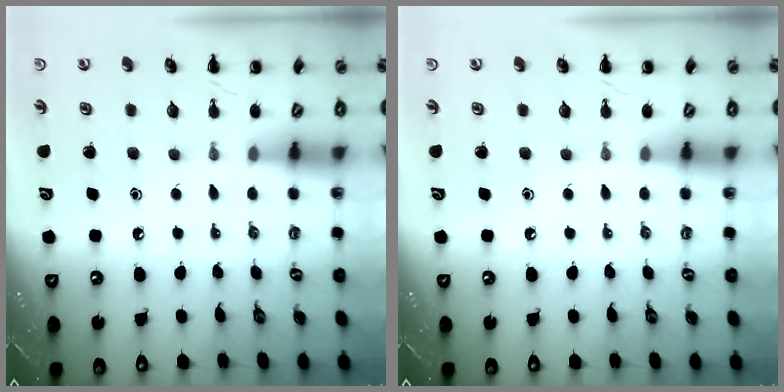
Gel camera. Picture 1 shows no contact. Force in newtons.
{"total": 0.0}